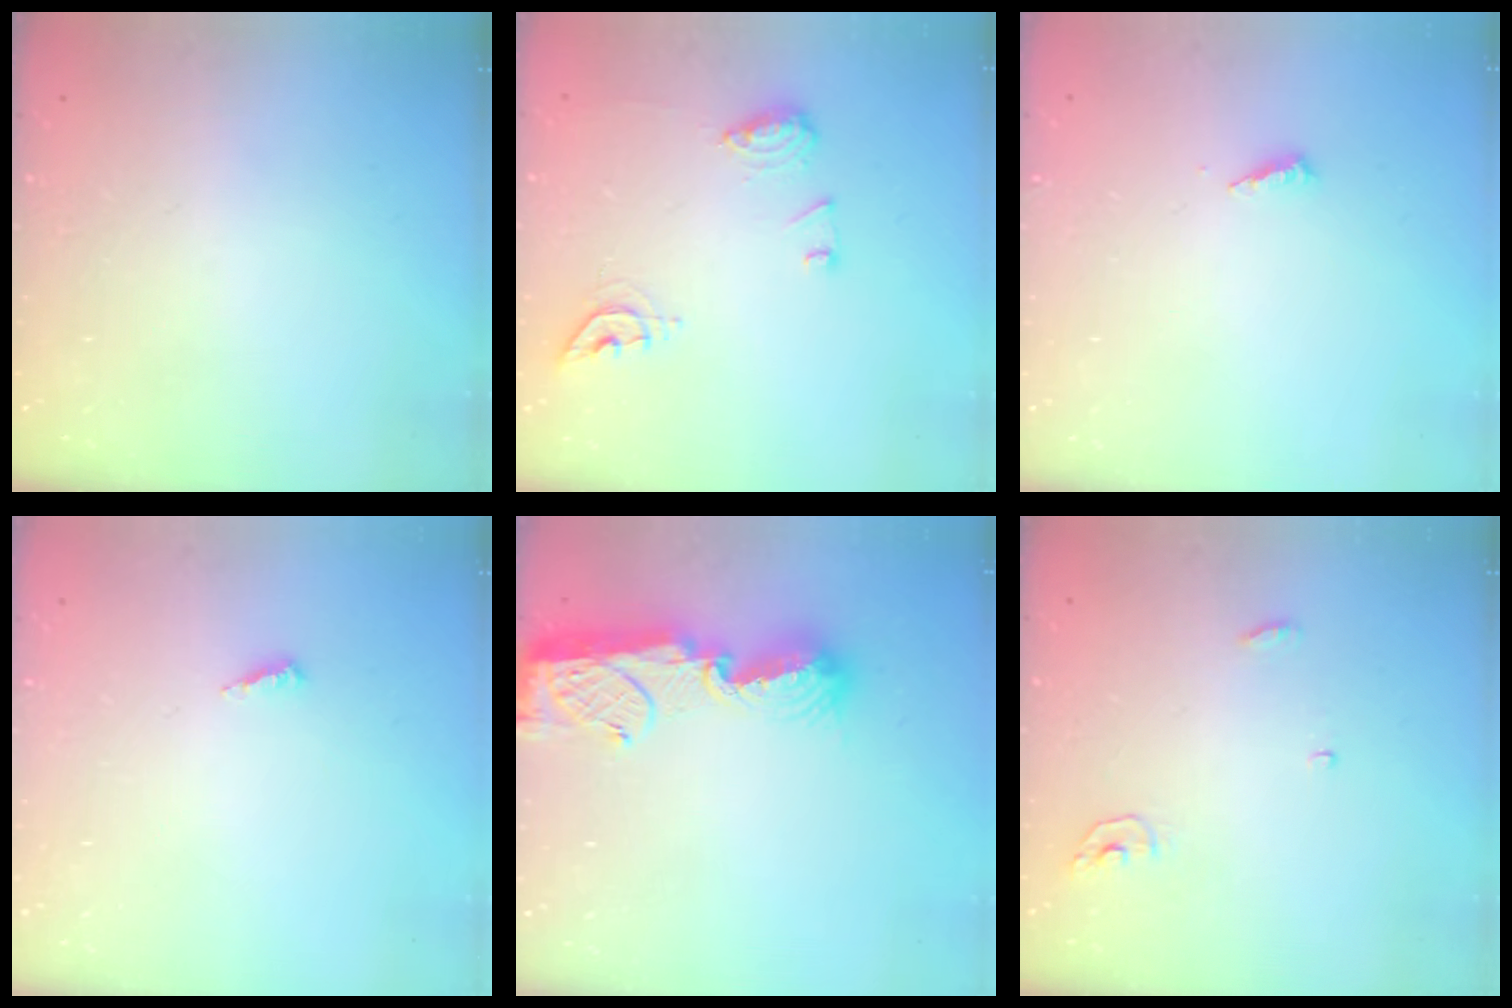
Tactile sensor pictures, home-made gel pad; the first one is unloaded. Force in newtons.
{"total": 10.5, "press": 10.5, "slide": 0.7}
{"total": 3.1, "press": 3.1, "slide": 0.2}
{"total": 3.9, "press": 3.9, "slide": 0.2}
{"total": 15.7, "press": 15.6, "slide": 1.3}
{"total": 3.8, "press": 3.8, "slide": 0.5}